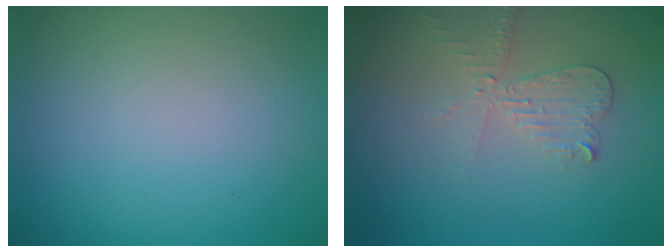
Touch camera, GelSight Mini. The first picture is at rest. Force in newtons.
{"total": 2.8, "press": 2.6, "slide": 0.9}